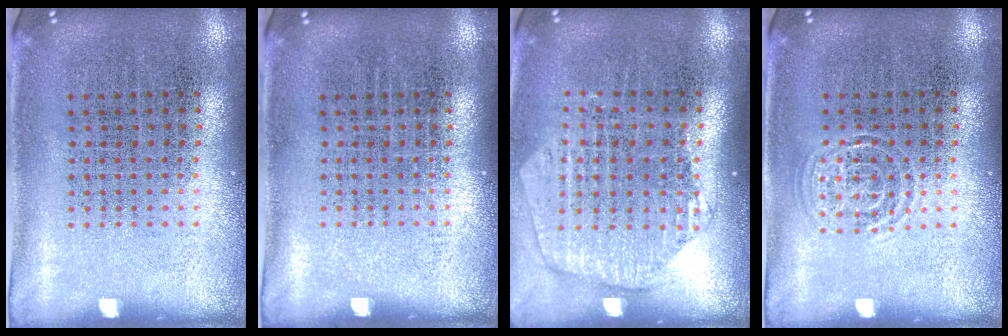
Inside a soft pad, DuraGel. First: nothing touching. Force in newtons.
{"total": 0.0}
{"total": 1.6, "press": 1.5, "slide": 0.7}
{"total": 0.8, "press": 0.8, "slide": 0.0}